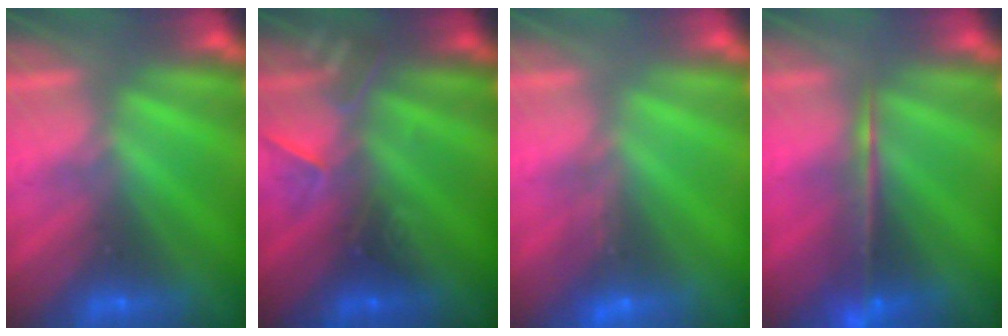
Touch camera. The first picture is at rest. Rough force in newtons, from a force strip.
{"total": 2.3}
{"total": 1.1}
{"total": 7.4}